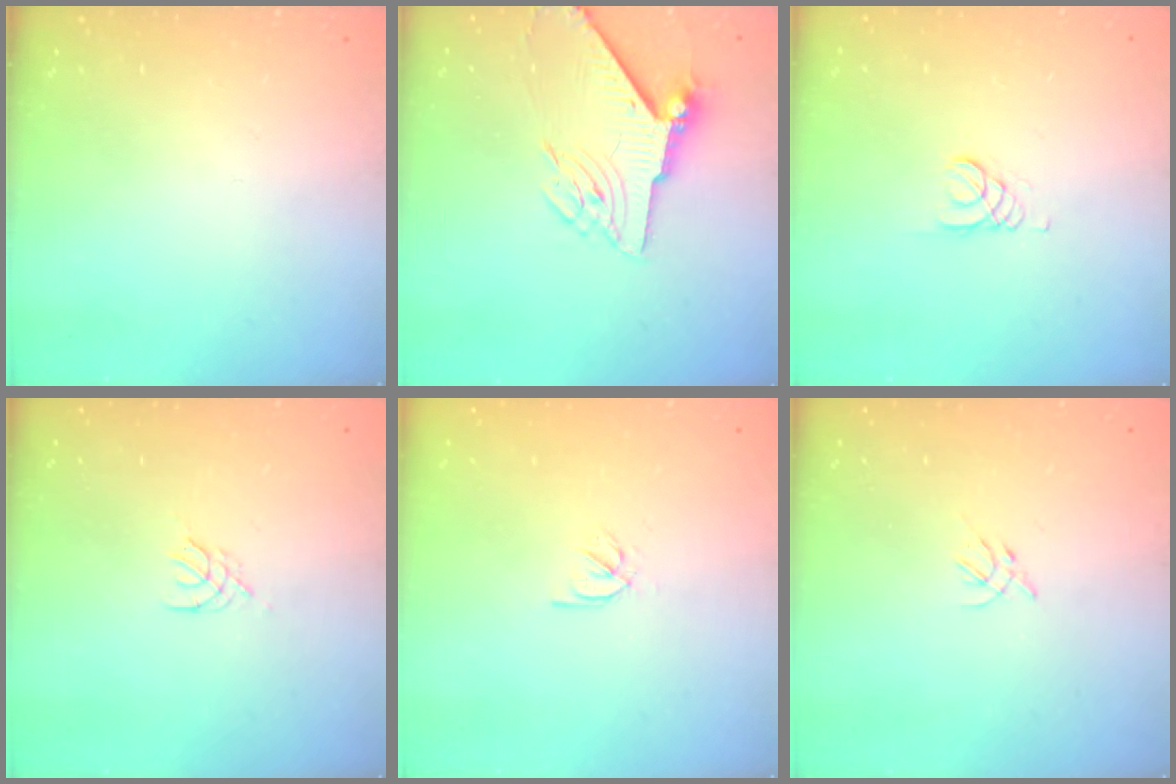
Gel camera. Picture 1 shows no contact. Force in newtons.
{"total": 8.1, "press": 8.1, "slide": 0.6}
{"total": 0.7, "press": 0.7, "slide": 0.1}
{"total": 2.0, "press": 1.9, "slide": 0.4}
{"total": 2.4, "press": 2.3, "slide": 0.7}
{"total": 2.3, "press": 2.2, "slide": 0.6}